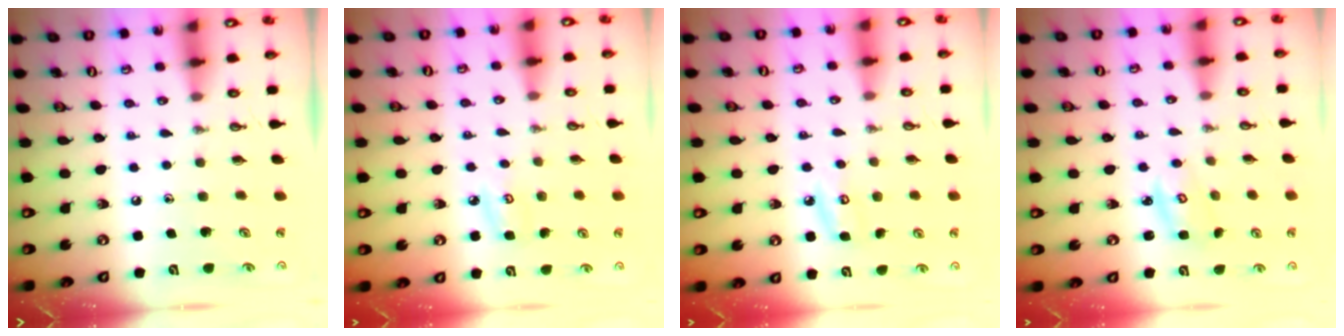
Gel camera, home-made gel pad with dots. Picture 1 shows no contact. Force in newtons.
{"total": 4.6, "press": 4.6, "slide": 0.4}
{"total": 6.0, "press": 6.0, "slide": 0.7}
{"total": 3.0, "press": 3.0, "slide": 0.3}